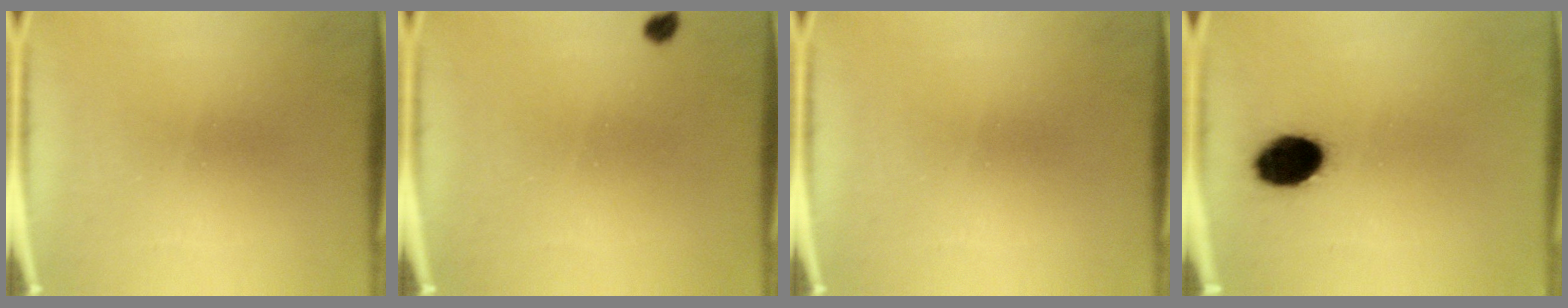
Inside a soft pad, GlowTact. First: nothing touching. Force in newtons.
{"total": 1.2}
{"total": 0.0}
{"total": 9.4}